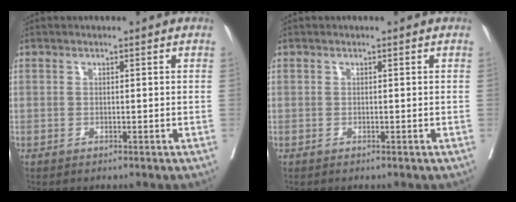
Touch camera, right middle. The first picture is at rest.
{"total": 0.0}